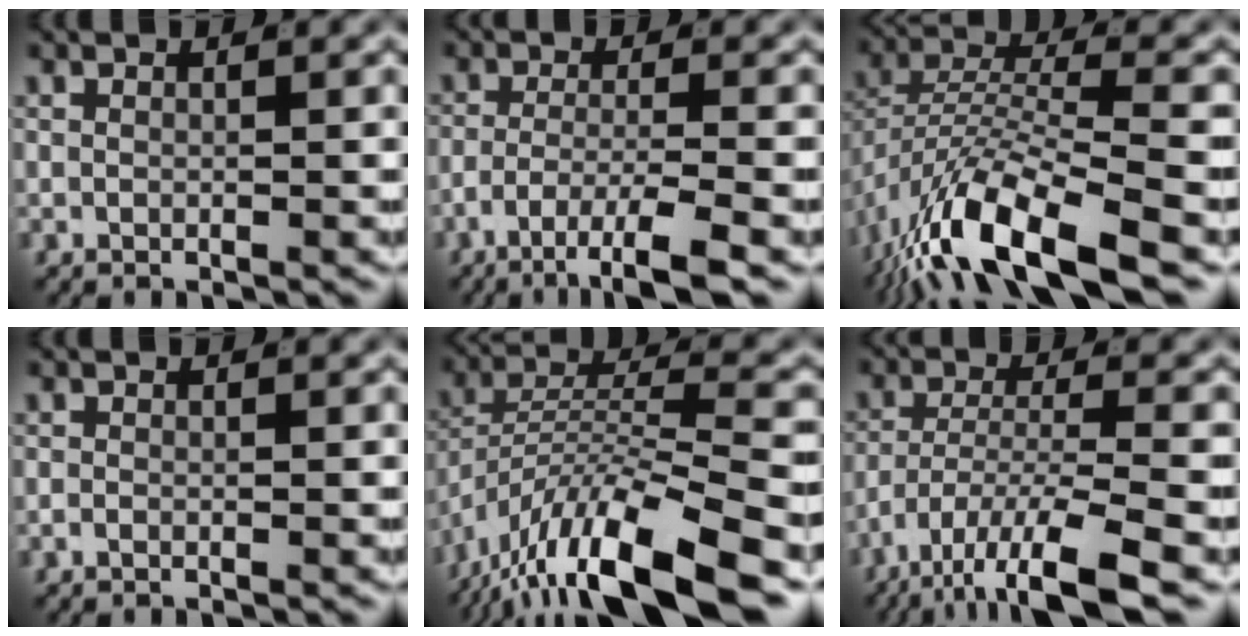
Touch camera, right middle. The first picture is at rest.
{"total": 6.4, "force": [-4.6, 1.0, 4.4], "torque": [-0.068, -0.018, -0.069]}
{"total": 11.3, "force": [-5.4, 4.8, 8.6], "torque": [-0.167, -0.024, -0.077]}
{"total": 0.6, "force": [-0.5, 0.2, 0.2], "torque": [-0.006, -0.002, -0.008]}
{"total": 12.1, "force": [-6.6, 4.6, 9.0], "torque": [-0.149, -0.014, -0.102]}
{"total": 8.7, "force": [-5.3, 2.4, 6.4], "torque": [-0.106, -0.020, -0.077]}